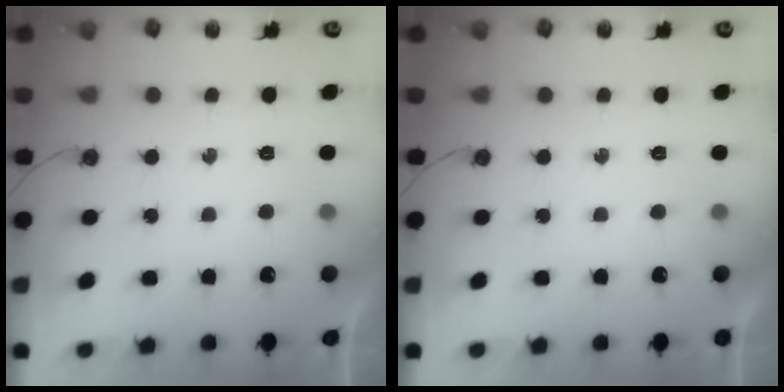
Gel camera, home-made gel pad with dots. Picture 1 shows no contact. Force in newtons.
{"total": 0.0}